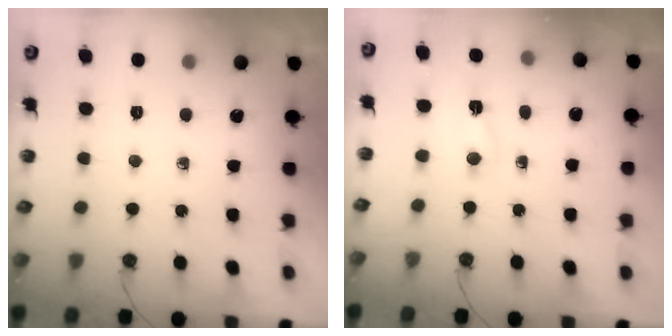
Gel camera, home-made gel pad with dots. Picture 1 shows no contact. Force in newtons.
{"total": 3.4, "press": 2.6, "slide": 2.2}